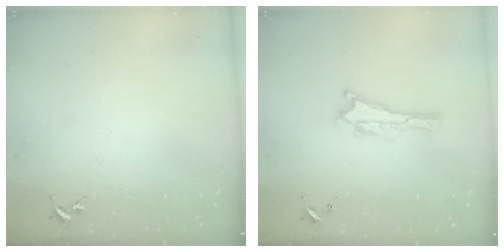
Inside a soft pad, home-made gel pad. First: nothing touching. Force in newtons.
{"total": 0.0}